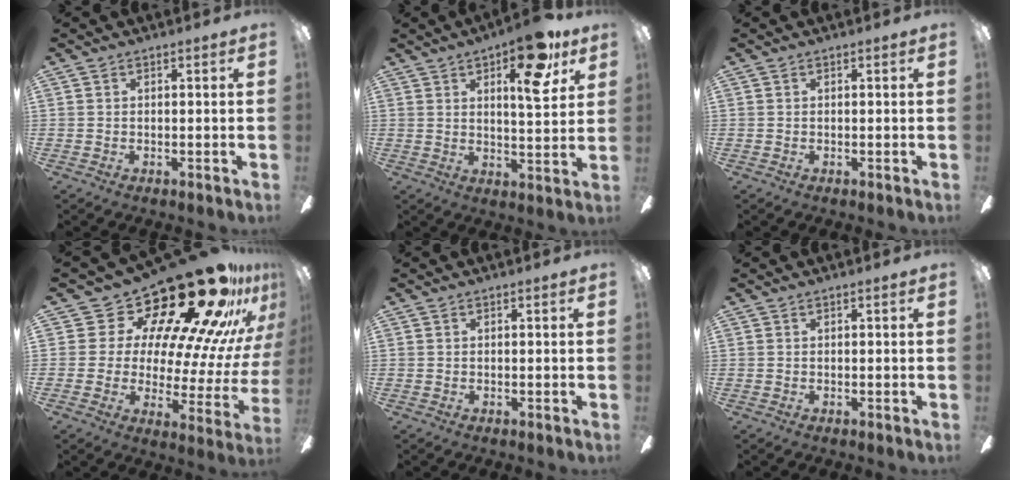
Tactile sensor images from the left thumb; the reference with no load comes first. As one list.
[{"total": 13.6, "force": [7.4, 4.8, 10.4], "torque": [-0.137, -0.029, 0.114]}, {"total": 0.0}, {"total": 27.1, "force": [19.4, 11.2, 15.3], "torque": [-0.238, -0.149, 0.341]}, {"total": 0.0}, {"total": 0.0}]